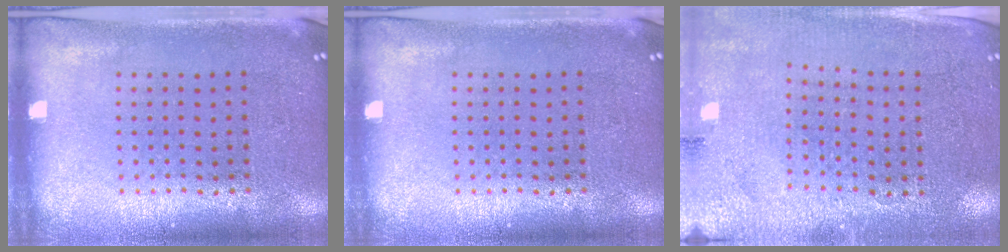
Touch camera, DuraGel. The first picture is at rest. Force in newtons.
{"total": 0.0}
{"total": 2.8, "press": 2.8, "slide": 0.5}